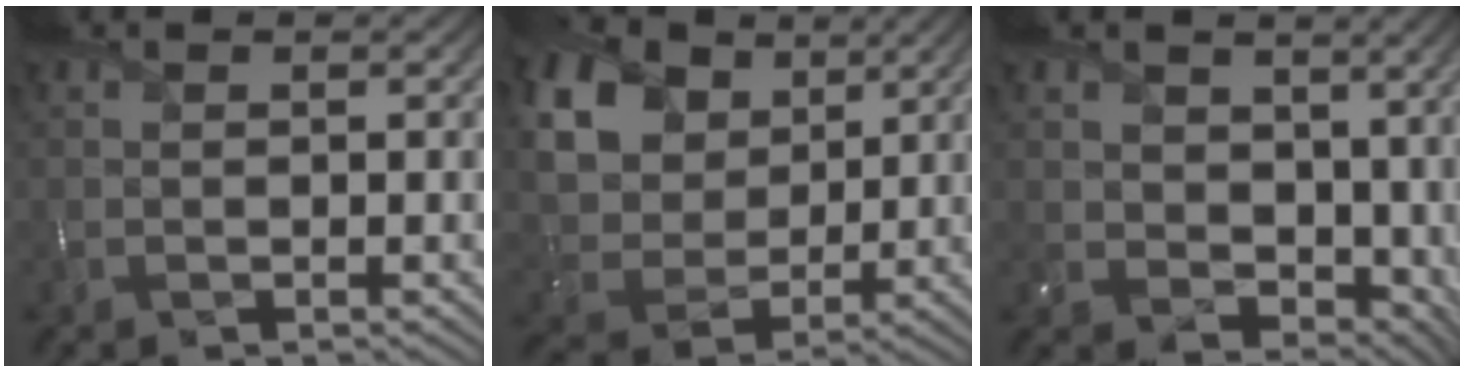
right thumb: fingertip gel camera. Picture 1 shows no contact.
{"total": 18.7, "force": [8.6, 13.7, 9.3], "torque": [-0.286, 0.029, 0.198]}
{"total": 8.5, "force": [2.3, 6.3, 5.2], "torque": [-0.118, -0.025, 0.050]}